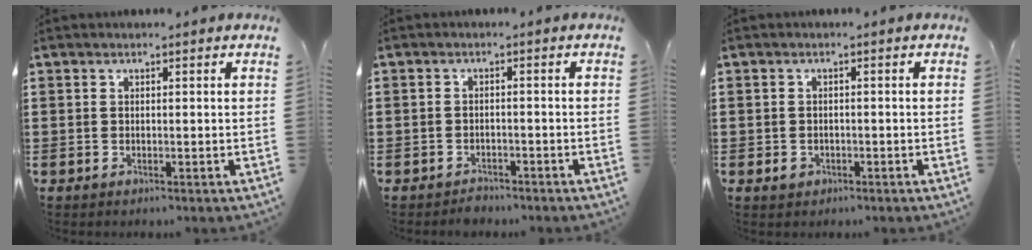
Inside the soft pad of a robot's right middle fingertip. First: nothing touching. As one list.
[{"total": 2.0, "force": [-1.9, 0.7, -0.1], "torque": [-0.002, 0.001, -0.043]}, {"total": 1.6, "force": [-0.9, 1.2, 0.6], "torque": [-0.014, -0.001, -0.019]}]